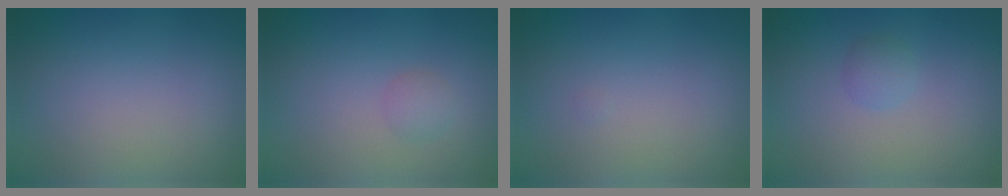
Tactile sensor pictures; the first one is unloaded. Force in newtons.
{"total": 1.2, "press": 1.2, "slide": 0.0}
{"total": 0.0}
{"total": 1.2, "press": 1.2, "slide": 0.1}